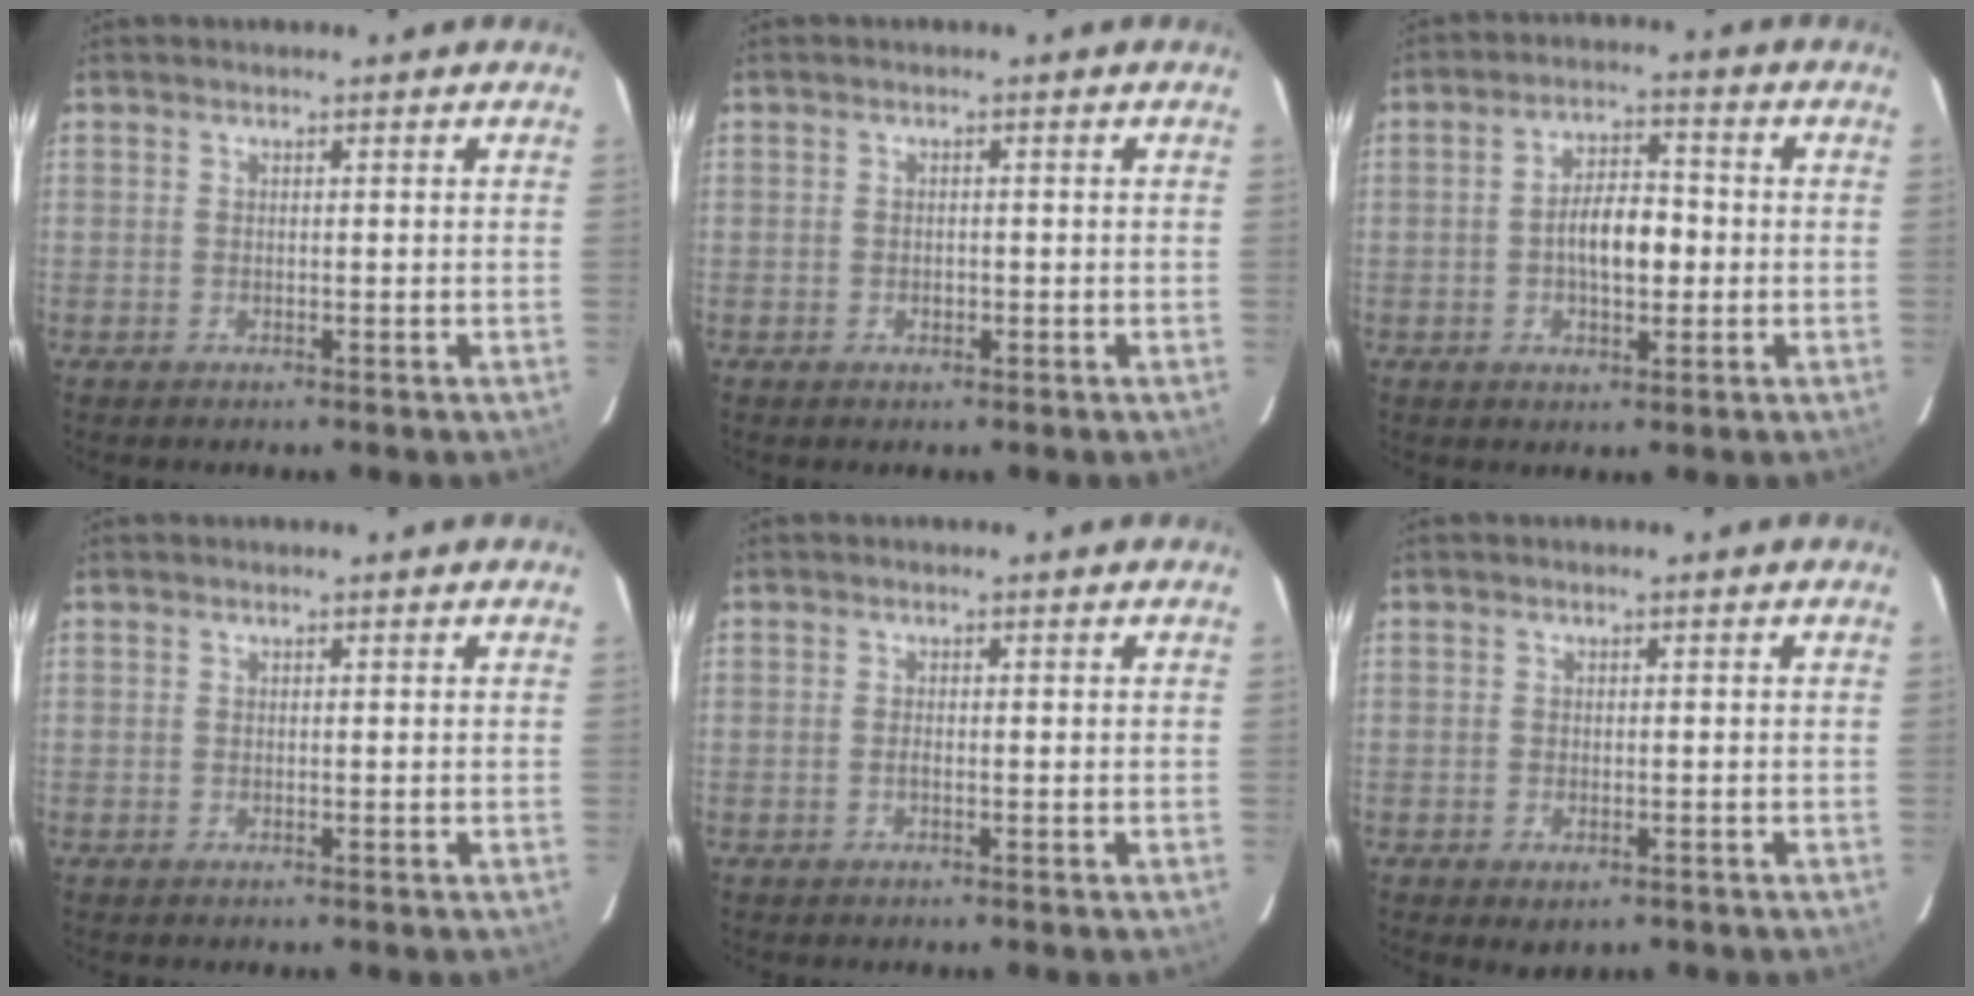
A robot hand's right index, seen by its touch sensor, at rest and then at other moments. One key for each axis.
{"total": 1.2, "fx": -0.4, "fy": 1.0, "fz": 0.5, "tx": -0.006, "ty": 0.001, "tz": -0.005}
{"total": 7.3, "fx": -1.1, "fy": 3.5, "fz": 6.4, "tx": -0.114, "ty": 0.012, "tz": -0.014}
{"total": 0.0}
{"total": 0.6, "fx": -0.3, "fy": 0.1, "fz": 0.5, "tx": -0.010, "ty": 0.001, "tz": -0.006}
{"total": 2.8, "fx": -1.4, "fy": 1.7, "fz": 1.7, "tx": -0.032, "ty": -0.008, "tz": -0.018}